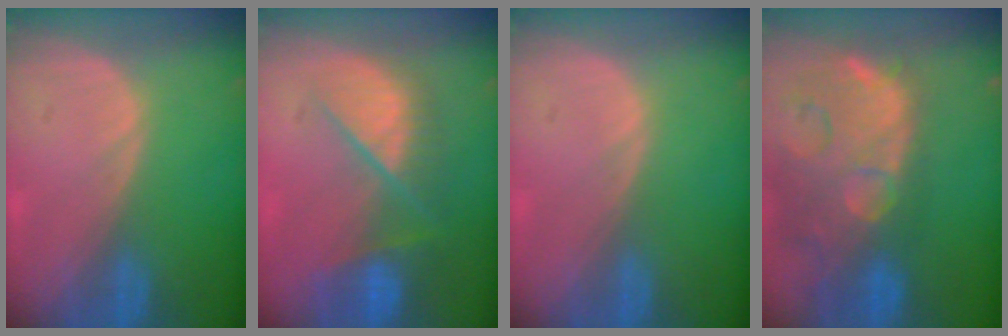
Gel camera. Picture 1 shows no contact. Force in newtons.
{"total": 9.6, "press": 8.2, "slide": 5.0}
{"total": 0.0}
{"total": 14.8, "press": 11.9, "slide": 8.9}